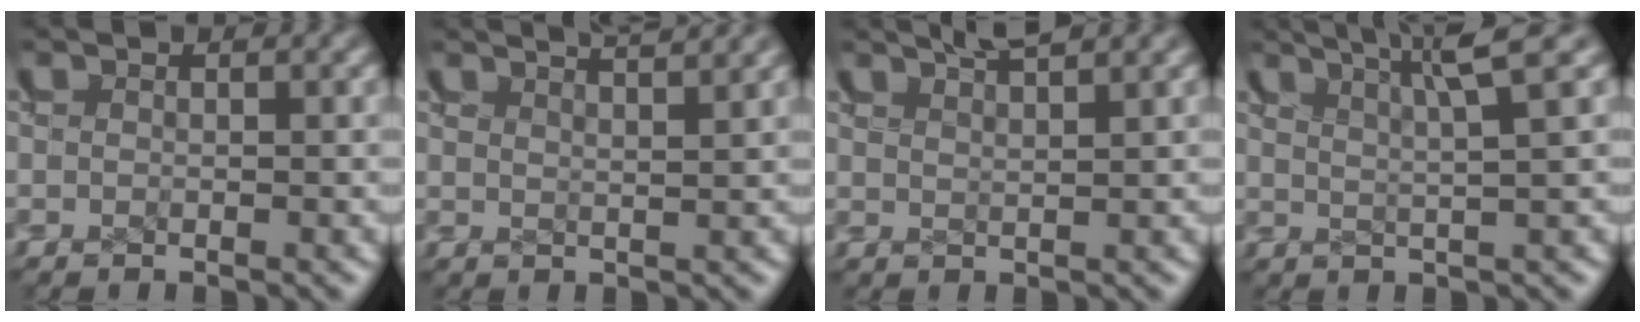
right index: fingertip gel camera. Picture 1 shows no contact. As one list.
[{"total": 3.2, "force": [3.1, -0.6, 0.7], "torque": [-0.006, 0.003, 0.053]}, {"total": 3.0, "force": [2.8, -1.0, 0.5], "torque": [0.006, 0.006, 0.050]}, {"total": 4.8, "force": [3.8, -0.7, 2.7], "torque": [-0.012, 0.017, 0.061]}]